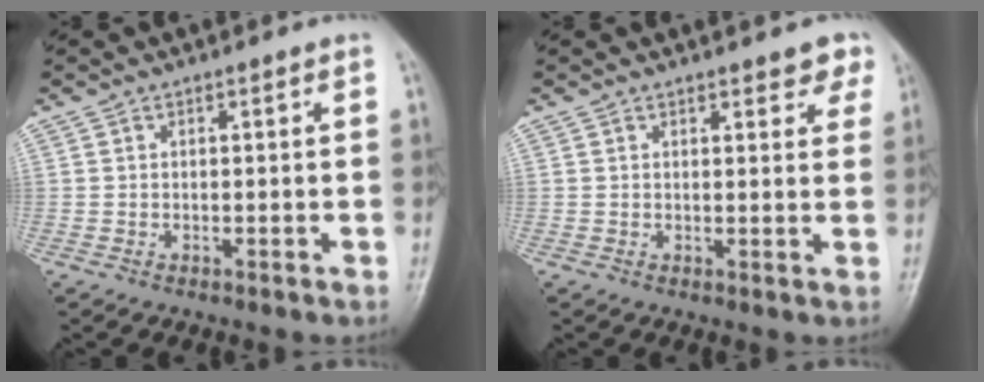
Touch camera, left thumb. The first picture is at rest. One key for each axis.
{"total": 4.6, "fx": 3.4, "fy": 1.8, "fz": 2.5, "tx": 0.000, "ty": -0.011, "tz": 0.036}